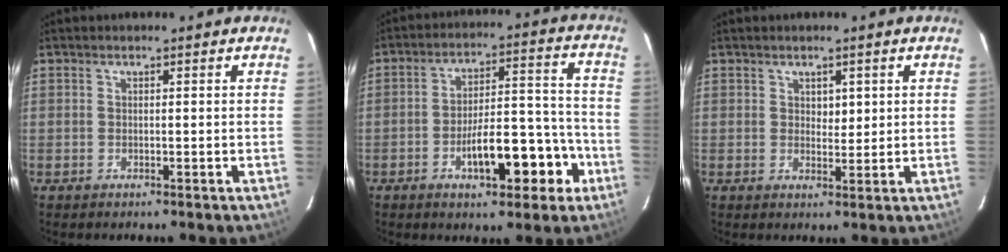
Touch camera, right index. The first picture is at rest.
{"total": 12.3, "force": [-5.4, 4.1, 10.3], "torque": [-0.160, 0.034, -0.076]}
{"total": 2.2, "force": [0.8, 1.3, 1.6], "torque": [-0.020, -0.001, 0.014]}